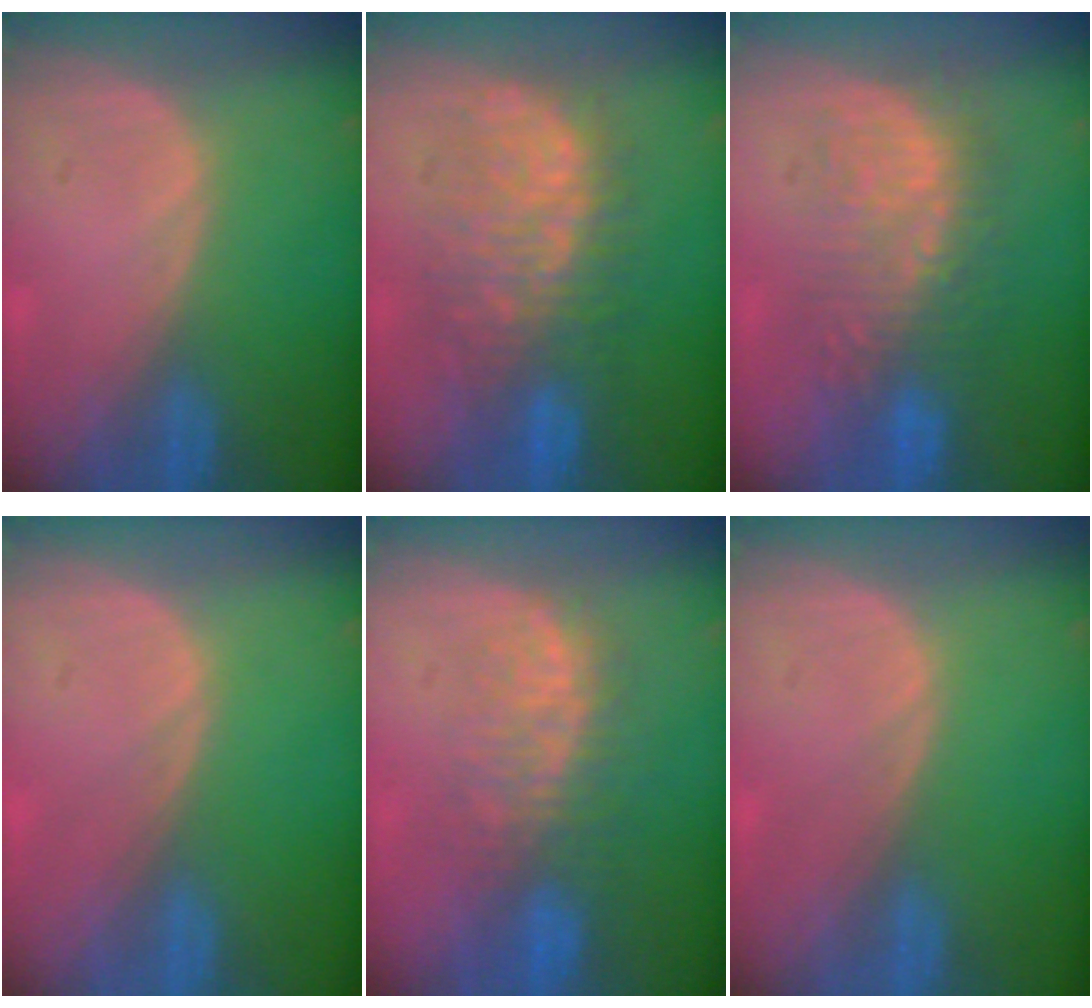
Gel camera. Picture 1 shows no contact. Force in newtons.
{"total": 9.5, "press": 9.5, "slide": 0.7}
{"total": 8.8, "press": 8.7, "slide": 1.4}
{"total": 0.0}
{"total": 7.9, "press": 7.4, "slide": 2.8}
{"total": 0.0}